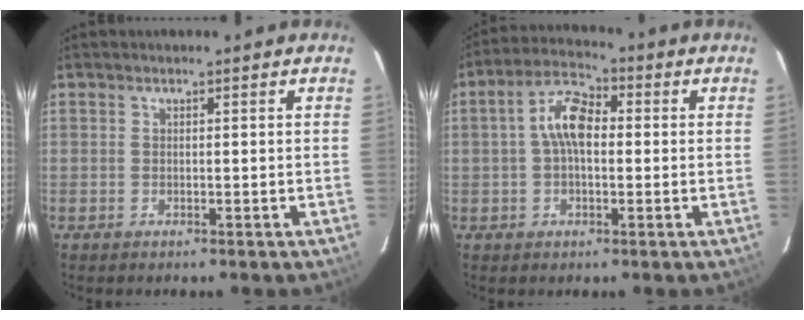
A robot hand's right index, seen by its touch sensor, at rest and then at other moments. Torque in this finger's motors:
{"motor_torque": [0.41, -0.10, 0.50, 0.15]}